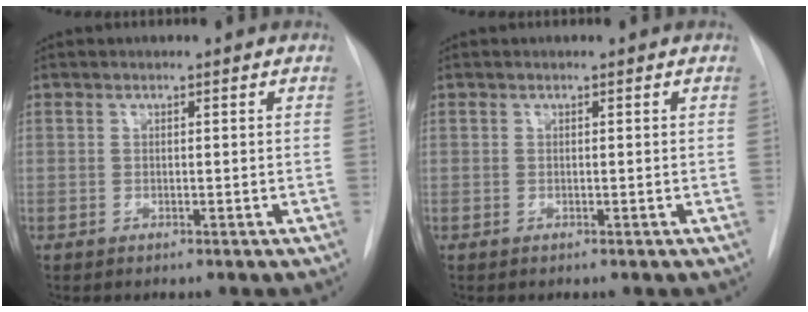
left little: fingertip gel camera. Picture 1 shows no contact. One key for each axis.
{"total": 0.0}